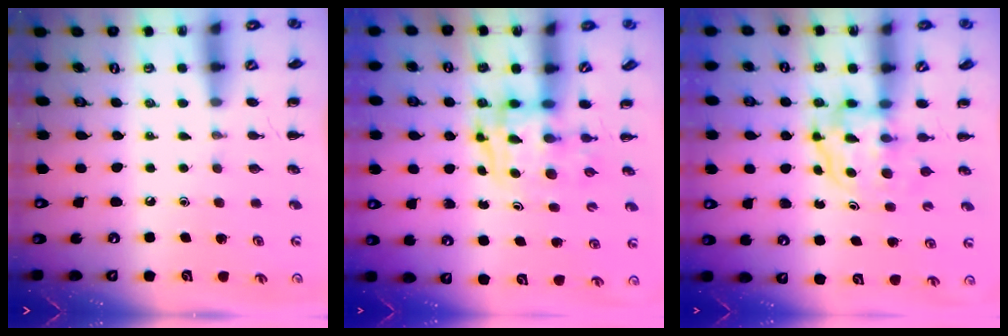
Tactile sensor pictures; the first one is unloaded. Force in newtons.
{"total": 3.3, "press": 3.2, "slide": 0.6}
{"total": 3.8, "press": 3.8, "slide": 0.2}